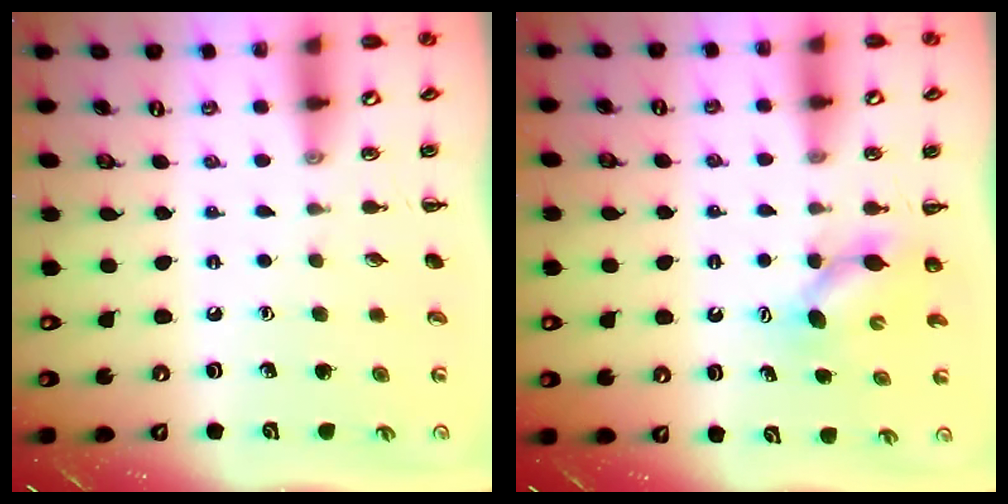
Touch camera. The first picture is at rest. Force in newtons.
{"total": 5.2, "press": 5.2, "slide": 0.3}